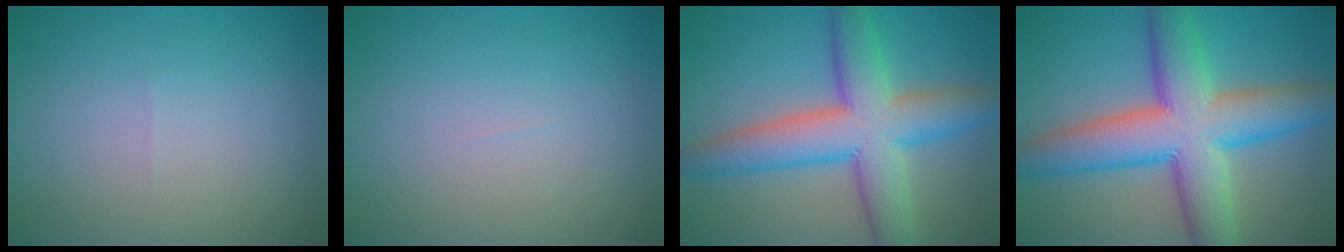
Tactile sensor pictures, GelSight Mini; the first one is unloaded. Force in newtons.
{"total": 0.0}
{"total": 8.9, "press": 8.9, "slide": 0.6}
{"total": 10.8, "press": 10.8, "slide": 0.3}